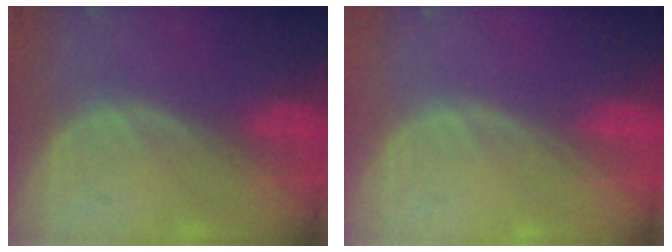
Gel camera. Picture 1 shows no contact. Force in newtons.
{"total": 0.0}